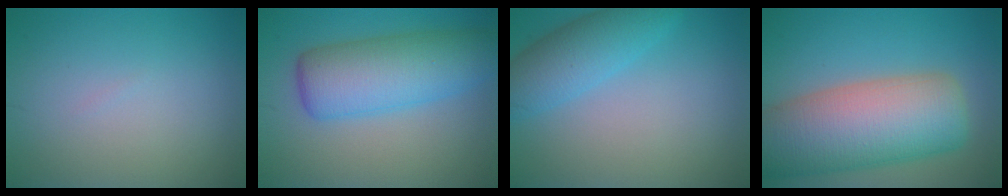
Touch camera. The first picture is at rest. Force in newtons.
{"total": 7.6, "press": 7.6, "slide": 0.2}
{"total": 4.7, "press": 4.7, "slide": 0.2}
{"total": 12.7, "press": 12.7, "slide": 1.0}